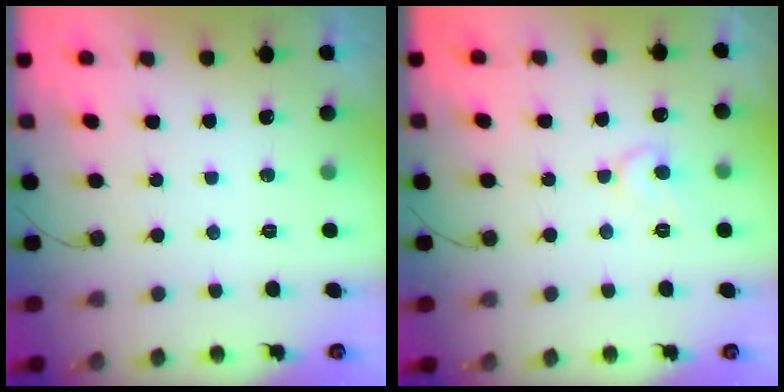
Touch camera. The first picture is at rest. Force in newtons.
{"total": 6.8, "press": 6.8, "slide": 0.7}